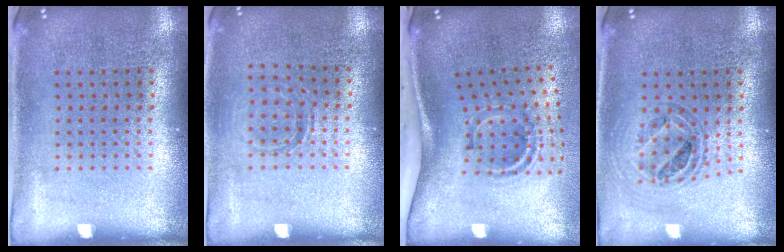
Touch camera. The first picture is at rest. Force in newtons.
{"total": 0.8, "press": 0.8, "slide": 0.3}
{"total": 2.1, "press": 1.2, "slide": 1.7}
{"total": 0.7, "press": 0.7, "slide": 0.0}